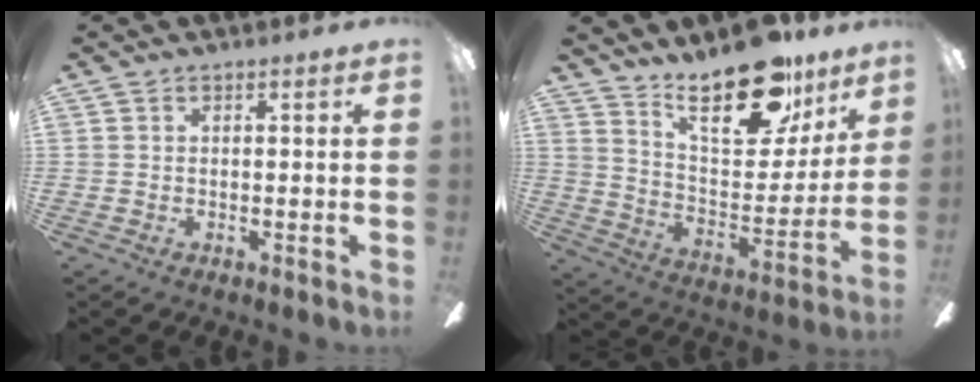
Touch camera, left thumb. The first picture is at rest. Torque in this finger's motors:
{"motor_torque": [0.26, 0.11, 0.80, -1.48, 0.09]}